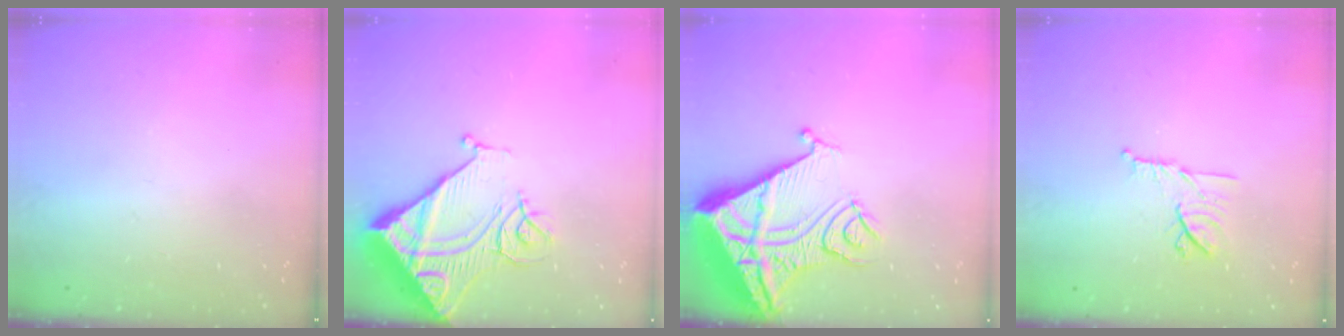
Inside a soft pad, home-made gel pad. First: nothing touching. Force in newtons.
{"total": 16.6, "press": 16.5, "slide": 1.7}
{"total": 20.1, "press": 19.9, "slide": 2.1}
{"total": 9.7, "press": 9.7, "slide": 0.6}